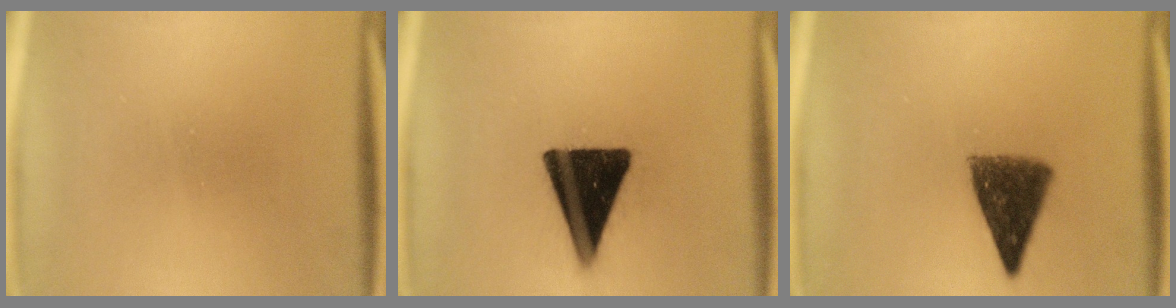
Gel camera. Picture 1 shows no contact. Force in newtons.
{"total": 17.4}
{"total": 8.9}